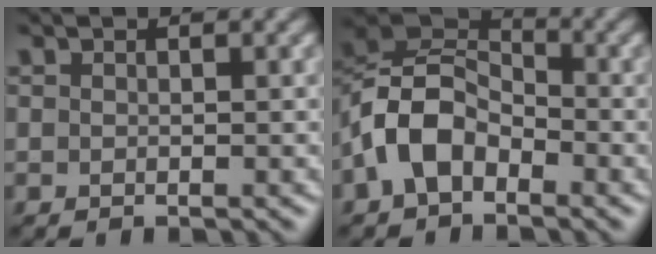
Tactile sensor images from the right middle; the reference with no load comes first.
{"total": 6.7, "force": [-2.8, 4.3, 4.4], "torque": [-0.091, 0.014, -0.066]}